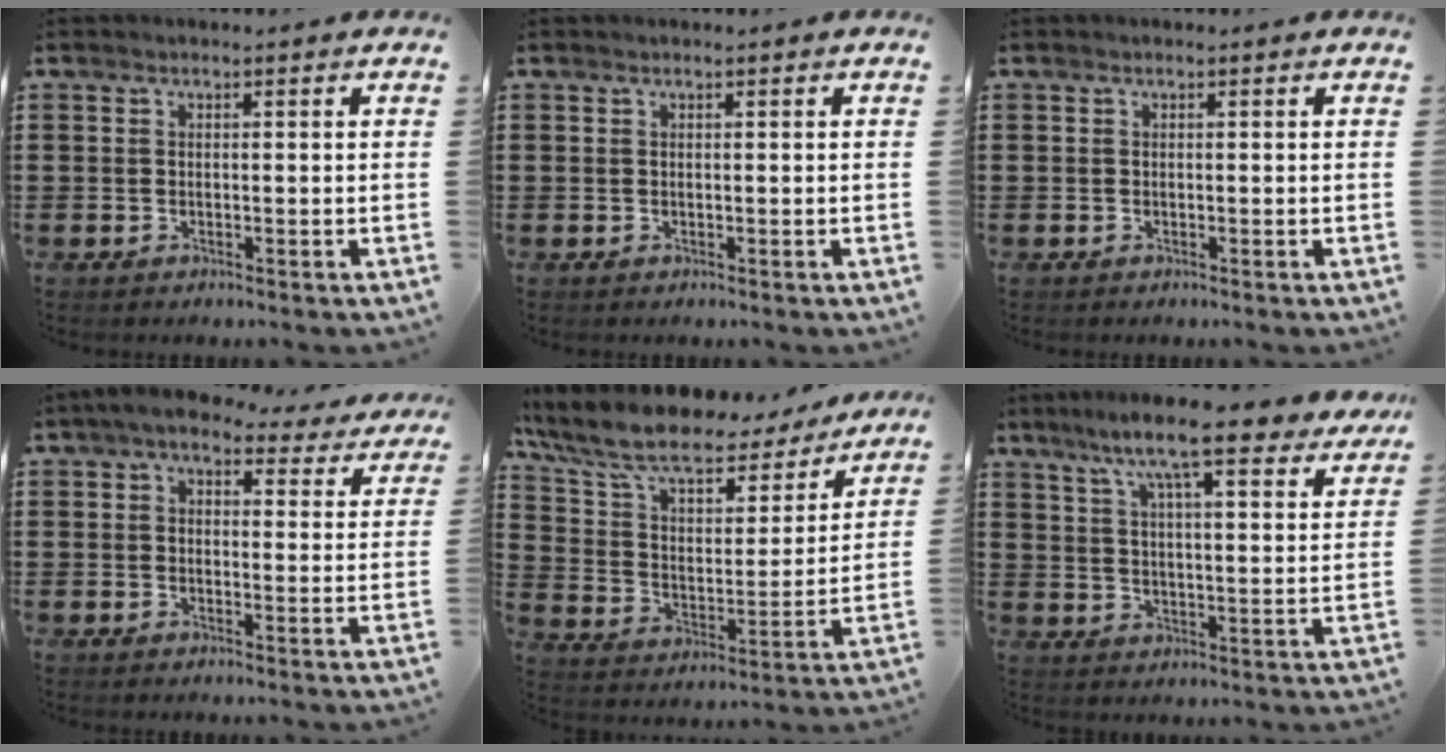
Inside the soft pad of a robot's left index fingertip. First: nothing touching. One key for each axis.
{"total": 0.0}
{"total": 0.0}
{"total": 5.6, "fx": 4.7, "fy": 1.6, "fz": 2.5, "tx": -0.059, "ty": -0.015, "tz": 0.083}
{"total": 9.4, "fx": 7.9, "fy": 2.7, "fz": 4.4, "tx": -0.120, "ty": -0.050, "tz": 0.135}
{"total": 10.3, "fx": 8.5, "fy": 0.7, "fz": 5.9, "tx": -0.126, "ty": -0.039, "tz": 0.140}